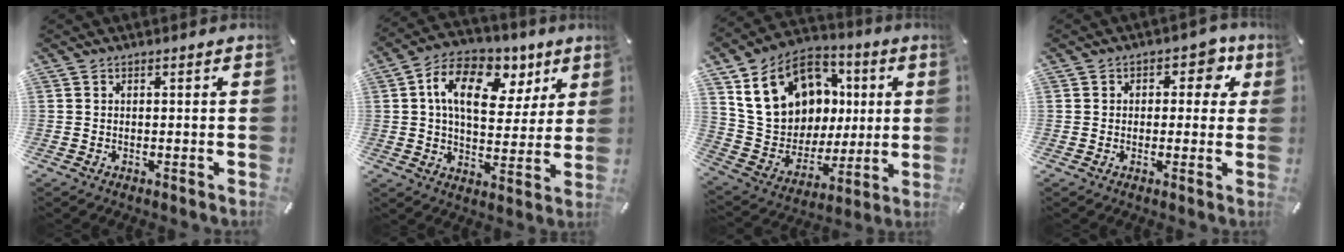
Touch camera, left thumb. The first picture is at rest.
{"total": 15.5, "force": [6.7, 9.8, 10.0], "torque": [-0.163, -0.018, 0.118]}
{"total": 19.5, "force": [6.0, 16.0, 9.3], "torque": [-0.174, -0.012, 0.133]}
{"total": 6.4, "force": [1.8, 4.6, 4.0], "torque": [-0.039, -0.002, 0.023]}